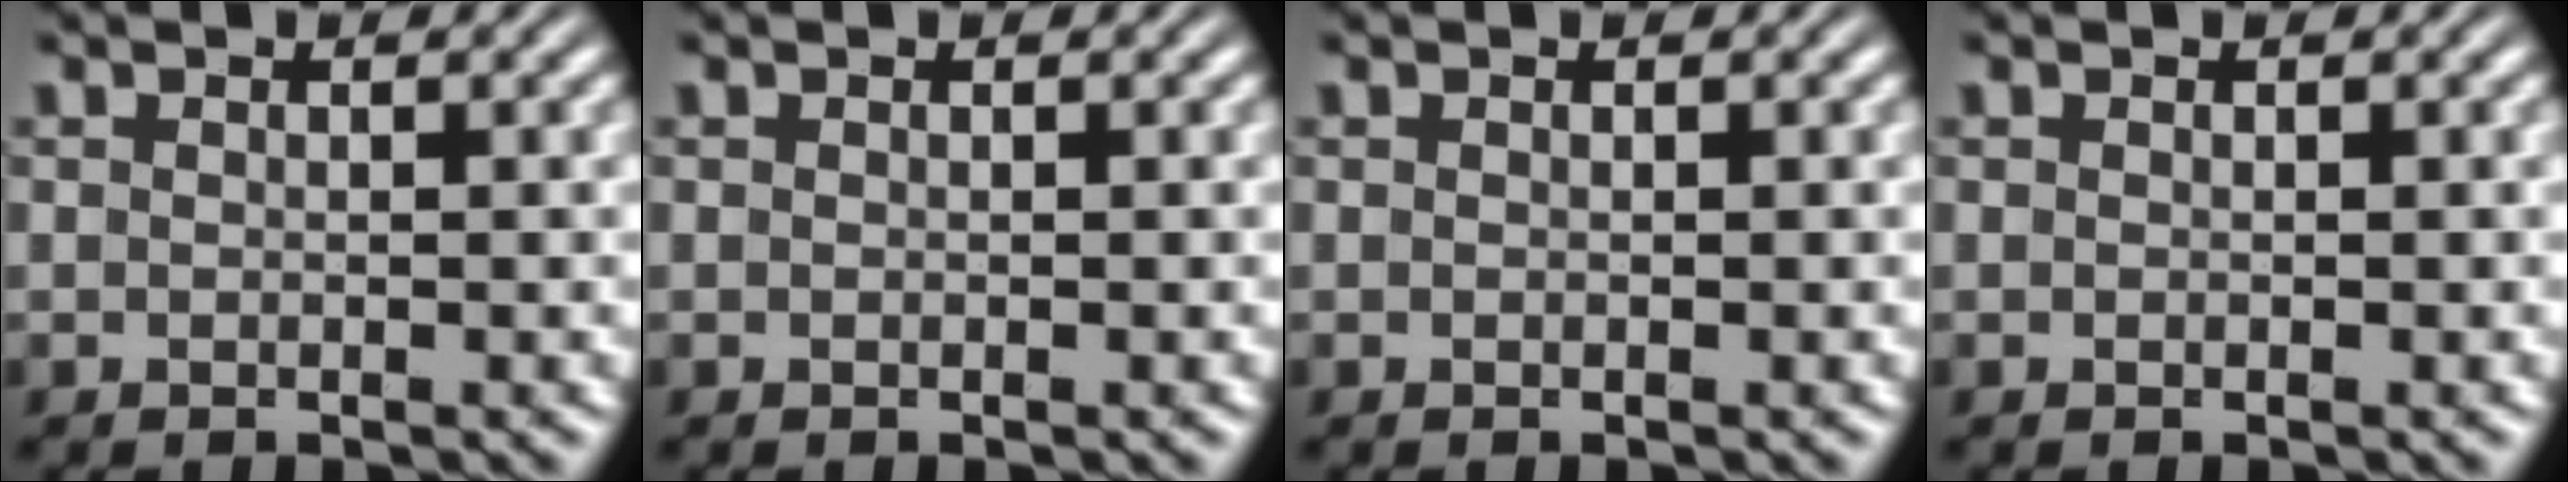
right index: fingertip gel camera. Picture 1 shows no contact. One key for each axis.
{"total": 0.0}
{"total": 0.0}
{"total": 0.0}